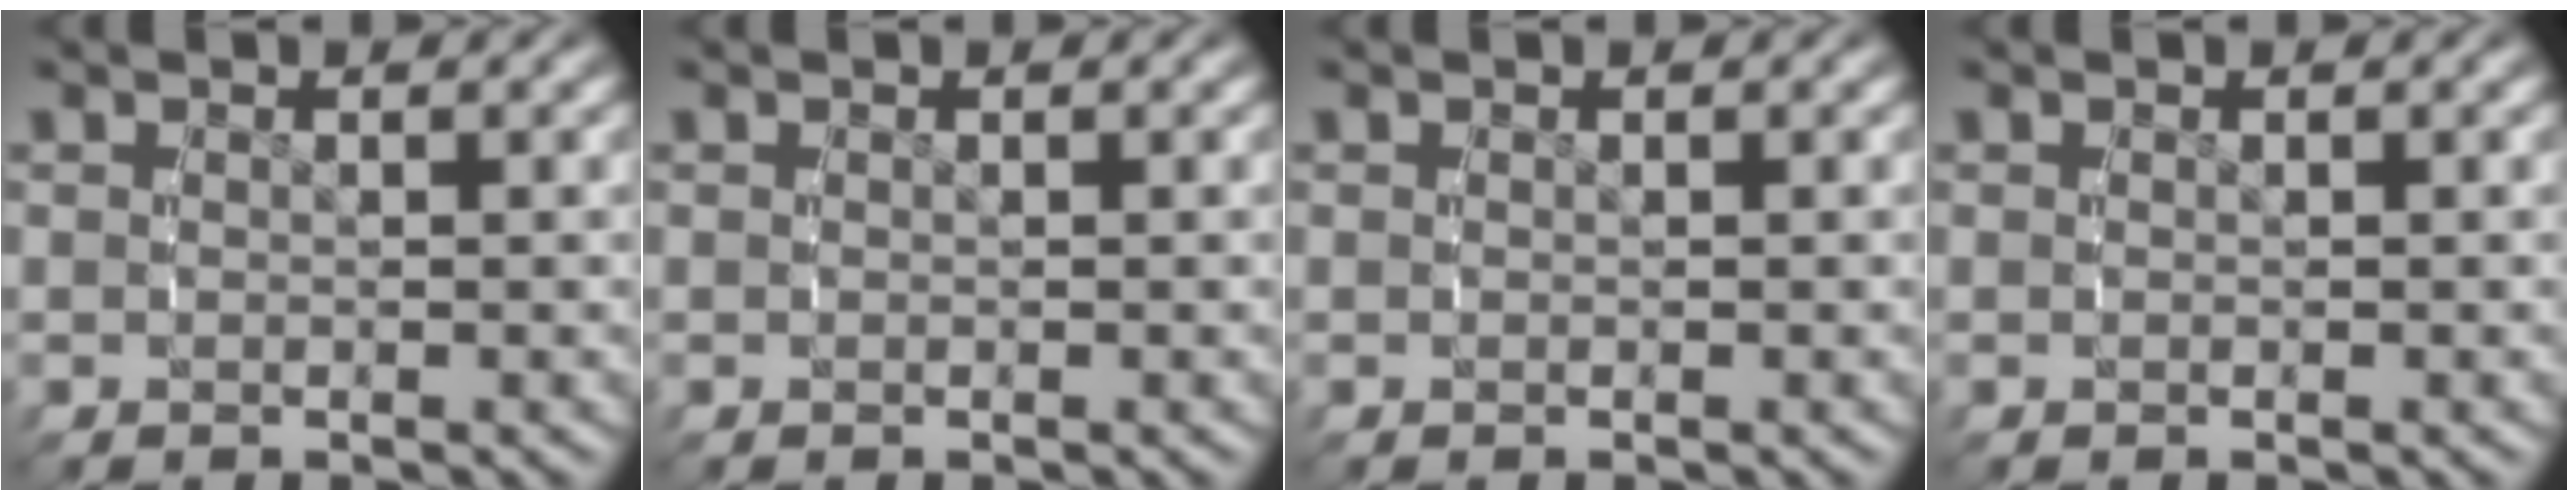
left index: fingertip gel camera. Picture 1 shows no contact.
{"total": 0.0}
{"total": 0.0}
{"total": 0.0}